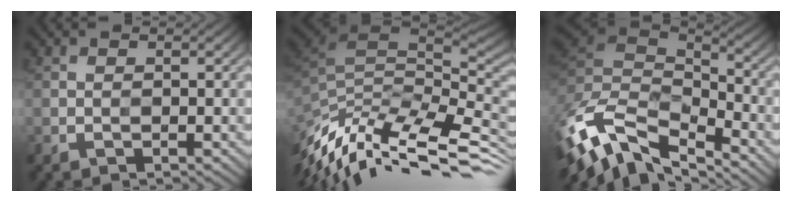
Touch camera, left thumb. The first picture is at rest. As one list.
[{"total": 13.3, "force": [-4.0, 5.3, 11.5], "torque": [-0.241, -0.005, -0.053]}, {"total": 13.4, "force": [-6.8, 6.1, 9.7], "torque": [-0.247, -0.016, -0.111]}]